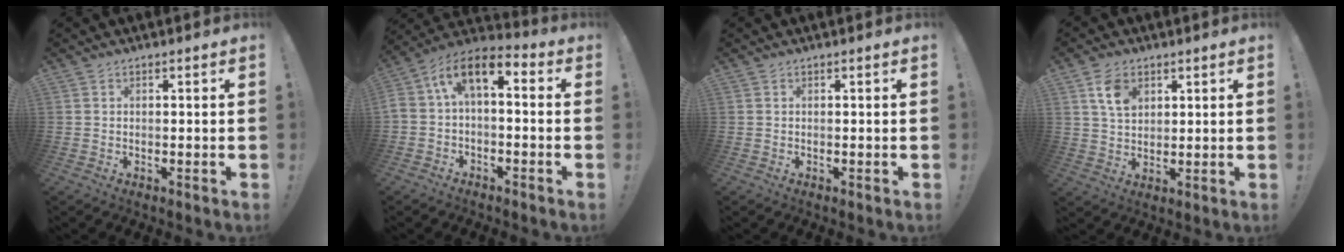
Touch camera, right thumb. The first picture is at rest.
{"total": 7.9, "force": [1.1, 4.3, 6.5], "torque": [-0.121, 0.006, 0.024]}
{"total": 0.0}
{"total": 7.7, "force": [3.6, 5.3, 4.3], "torque": [-0.067, -0.007, 0.068]}